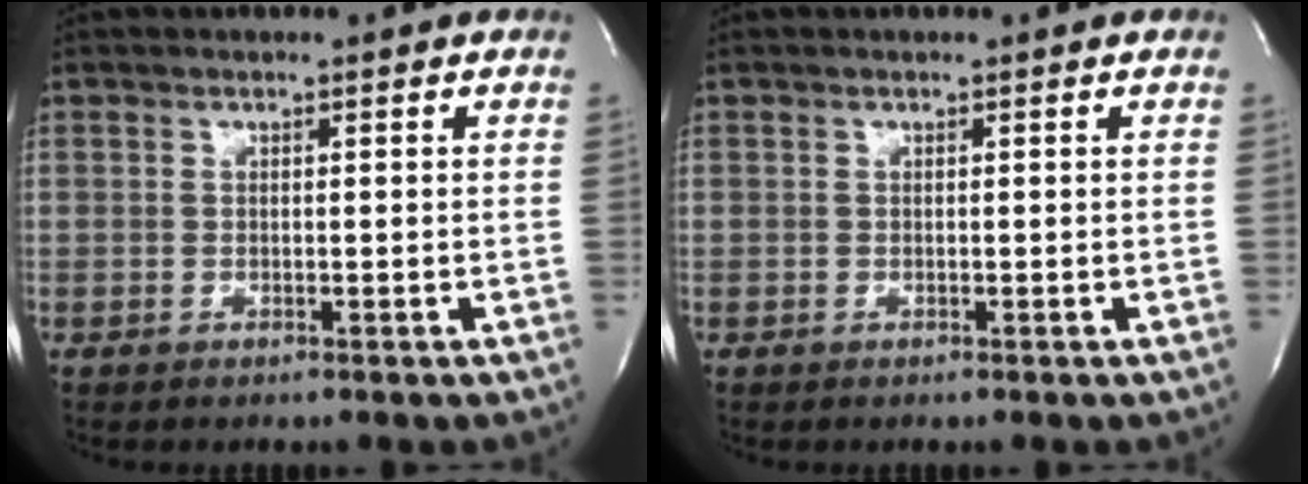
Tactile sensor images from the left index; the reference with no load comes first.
{"total": 0.0}